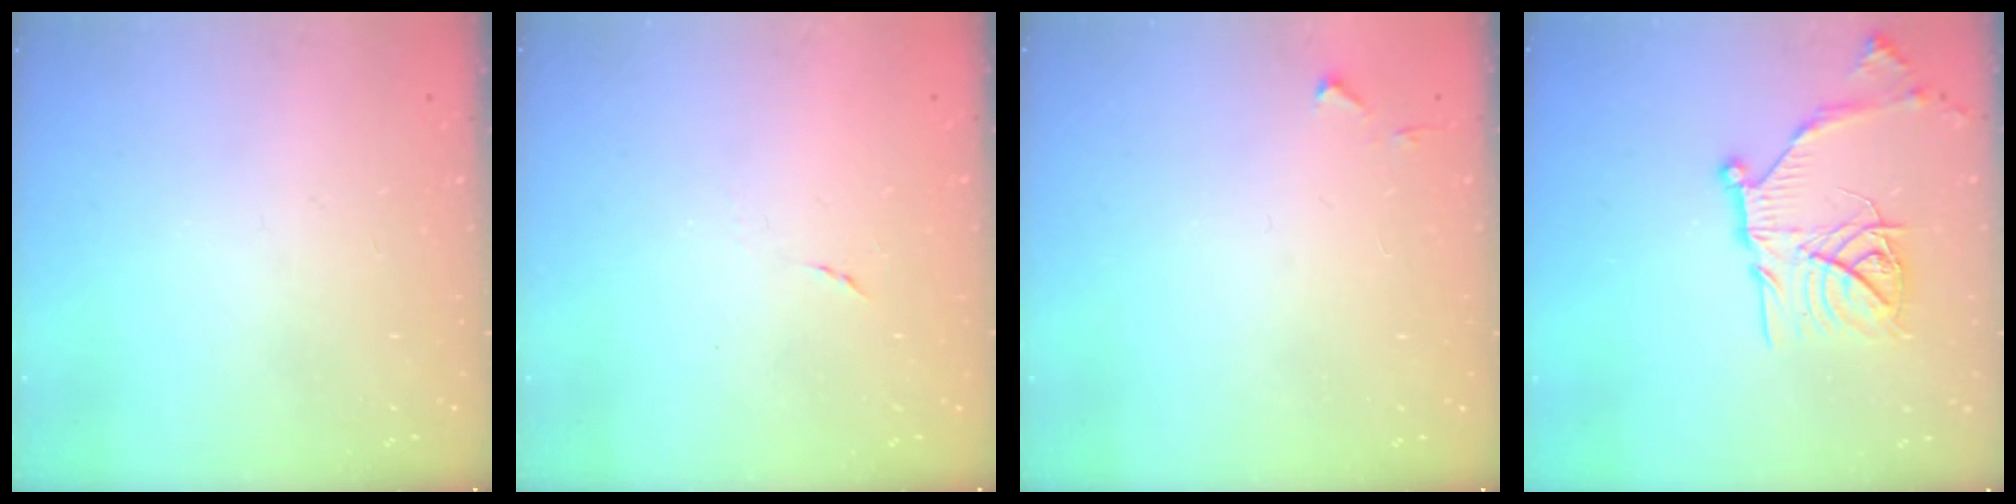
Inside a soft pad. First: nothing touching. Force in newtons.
{"total": 3.9, "press": 3.5, "slide": 1.6}
{"total": 3.7, "press": 3.7, "slide": 0.6}
{"total": 19.5, "press": 19.4, "slide": 1.7}